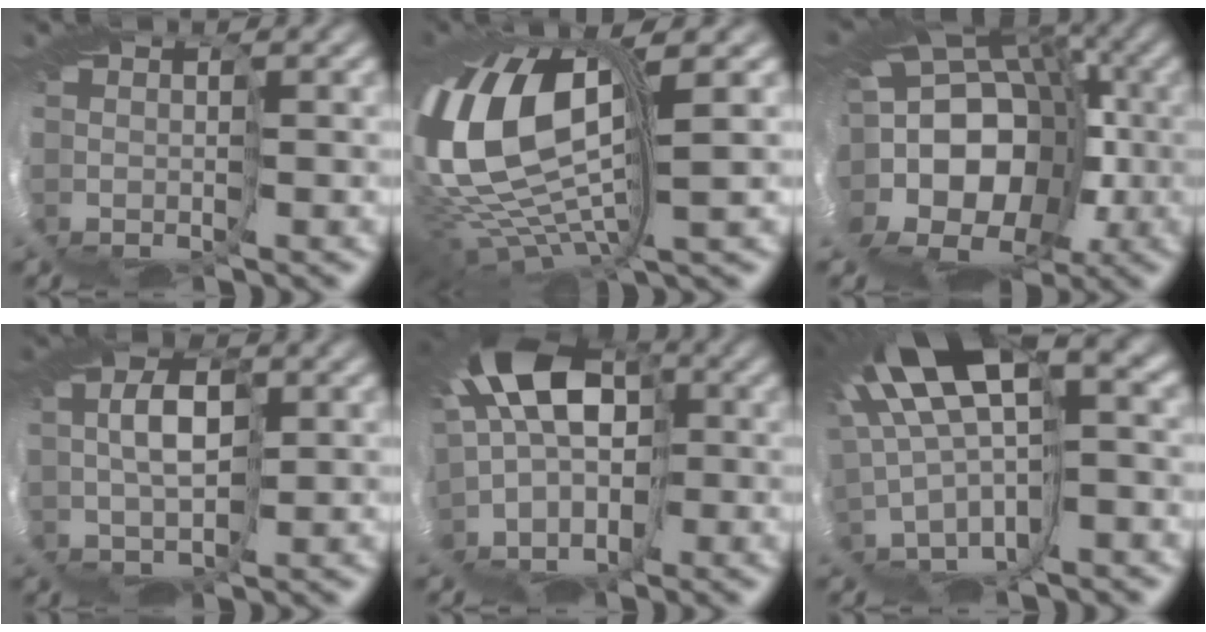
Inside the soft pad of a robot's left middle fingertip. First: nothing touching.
{"total": 10.6, "force": [2.2, 3.4, 9.8], "torque": [-0.269, 0.004, 0.044]}
{"total": 12.7, "force": [-3.7, 9.6, 7.4], "torque": [-0.148, 0.018, -0.083]}
{"total": 1.4, "force": [0.4, -1.0, 0.9], "torque": [-0.037, 0.030, 0.007]}
{"total": 9.3, "force": [0.0, 6.1, 7.1], "torque": [-0.156, 0.010, -0.015]}
{"total": 9.4, "force": [3.2, 2.1, 8.5], "torque": [-0.198, 0.010, 0.083]}